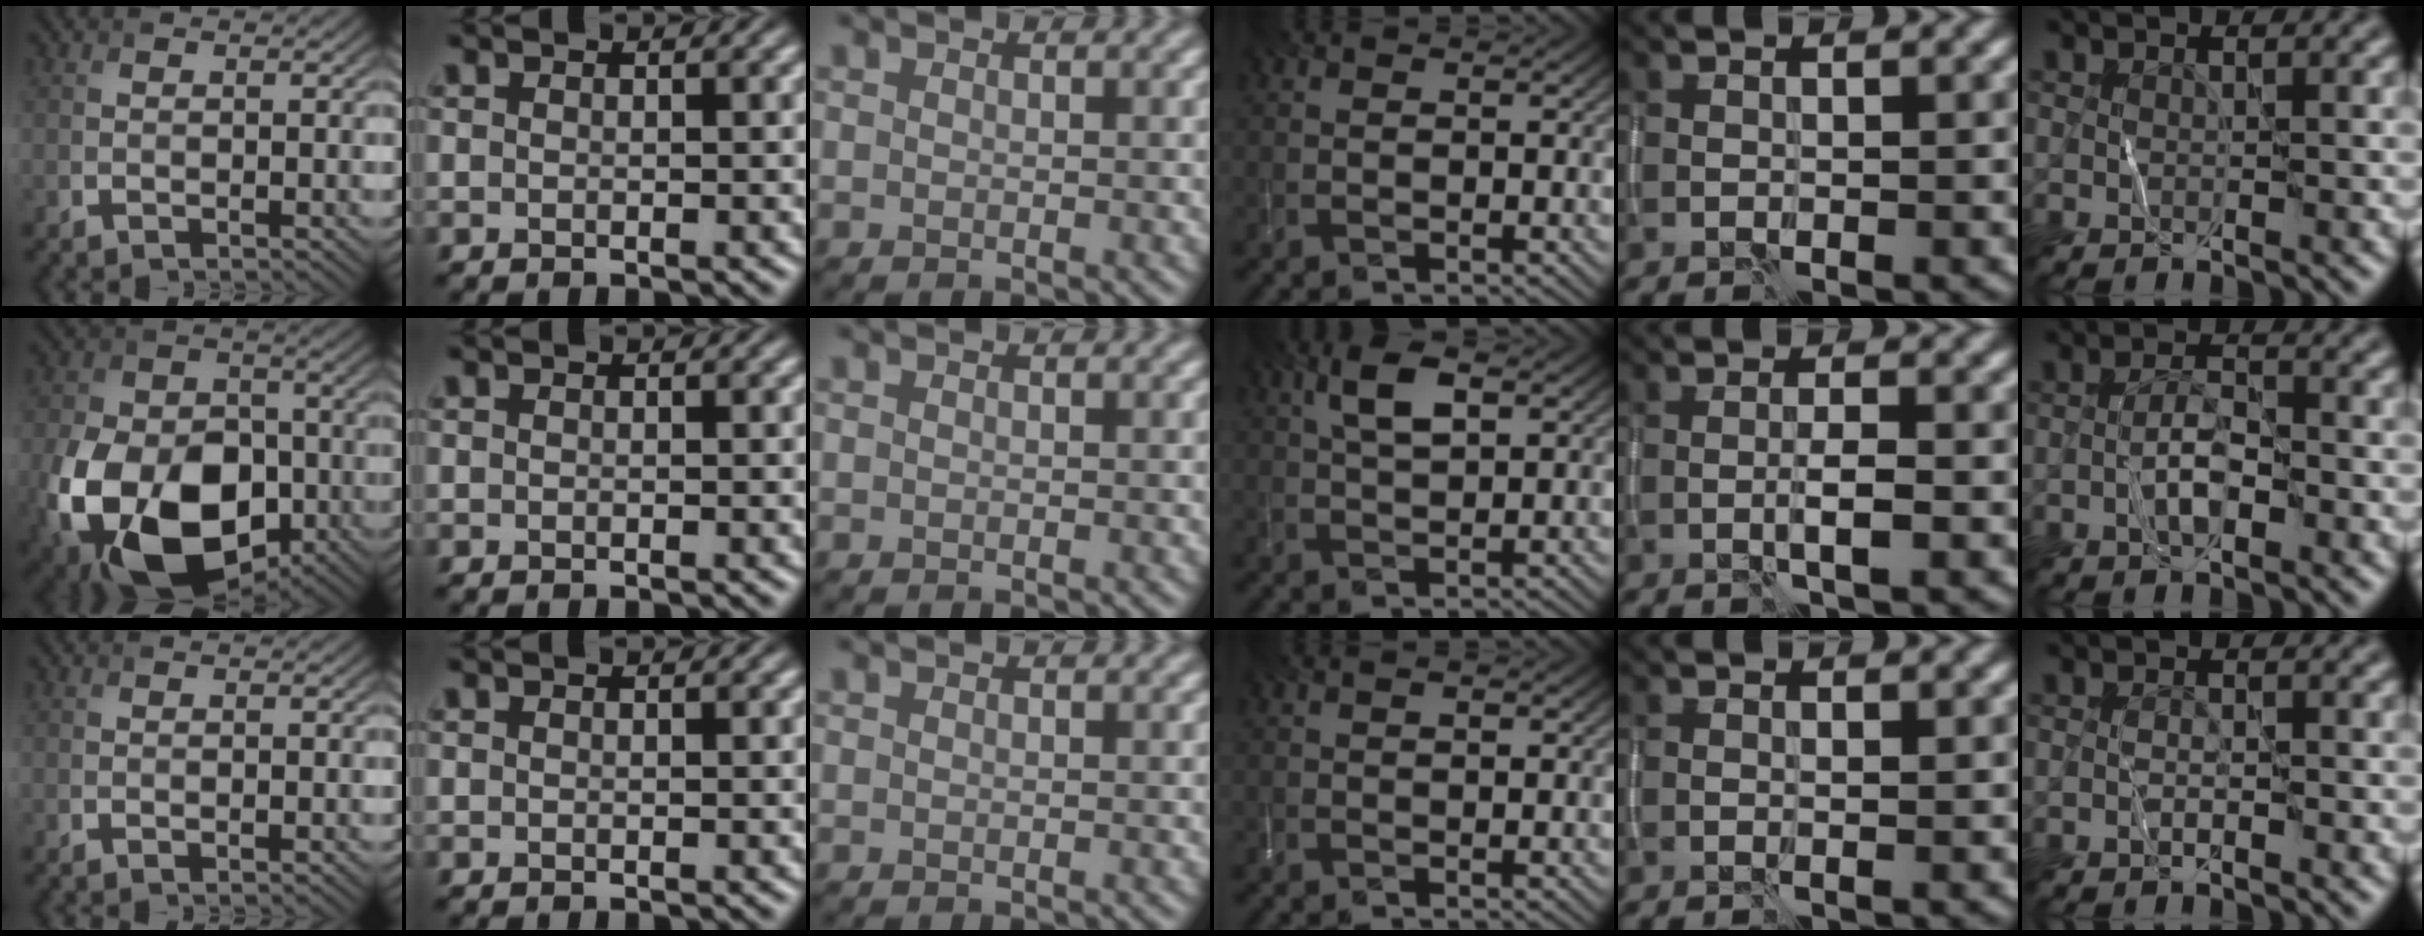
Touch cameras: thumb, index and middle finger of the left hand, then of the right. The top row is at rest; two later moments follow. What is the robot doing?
{"motion": "wipe", "object": "whiteboard"}